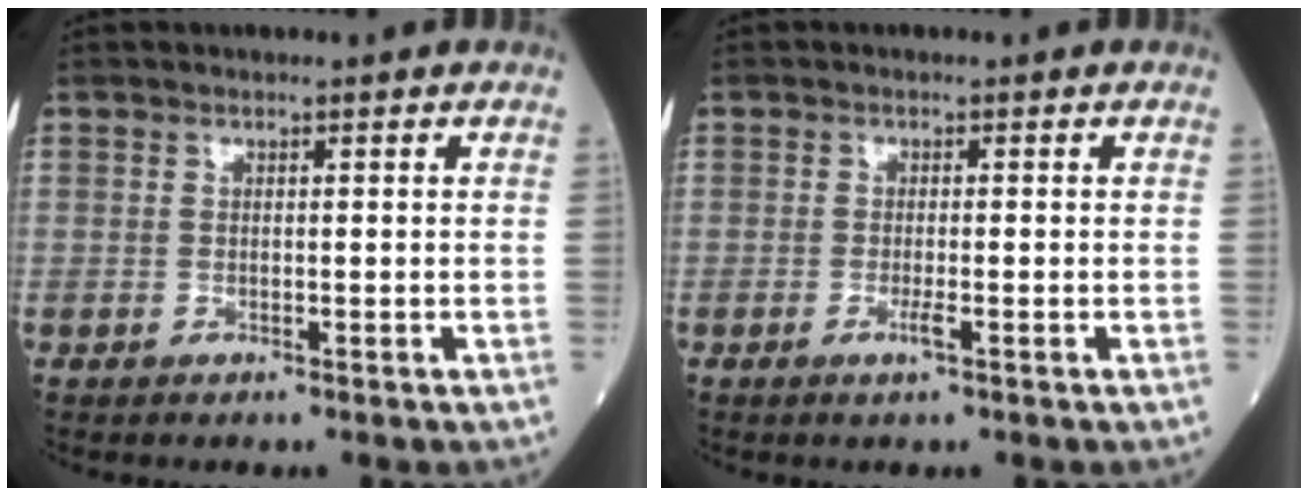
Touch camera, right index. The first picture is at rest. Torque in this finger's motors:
{"motor_torque": [0.52, -0.13, 0.04, 0.05]}